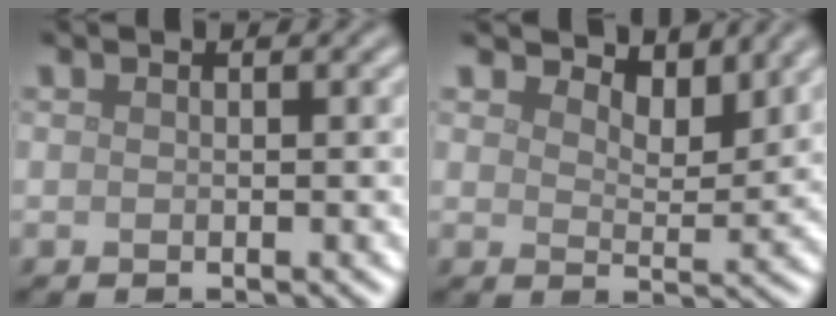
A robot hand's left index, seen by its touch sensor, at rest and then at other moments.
{"total": 4.2, "force": [3.8, 1.2, 1.4], "torque": [-0.031, -0.002, 0.054]}